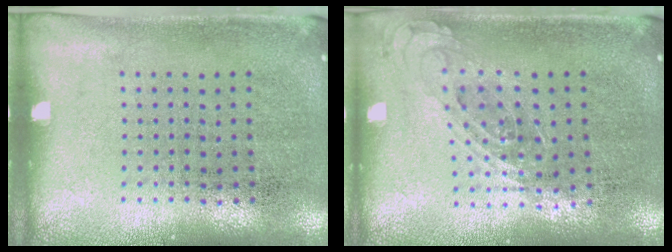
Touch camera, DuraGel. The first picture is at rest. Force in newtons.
{"total": 0.8, "press": 0.8, "slide": 0.3}